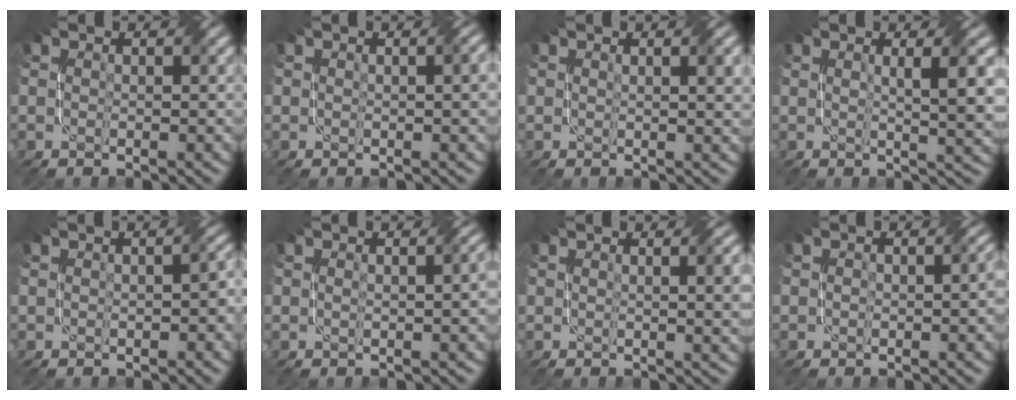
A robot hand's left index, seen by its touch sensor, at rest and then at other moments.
{"total": 1.8, "force": [0.3, 0.5, 1.7], "torque": [-0.017, 0.005, 0.004]}
{"total": 2.3, "force": [1.0, 0.7, 2.0], "torque": [-0.018, 0.005, 0.014]}
{"total": 4.6, "force": [1.1, 1.1, 4.4], "torque": [-0.054, 0.000, 0.015]}
{"total": 2.0, "force": [-0.3, 0.9, 1.7], "torque": [-0.023, -0.001, -0.001]}
{"total": 3.0, "force": [0.3, 1.3, 2.6], "torque": [-0.019, 0.015, 0.002]}
{"total": 3.9, "force": [0.8, 1.4, 3.6], "torque": [-0.030, 0.009, 0.012]}
{"total": 2.1, "force": [-0.4, 1.1, 1.7], "torque": [-0.022, 0.002, -0.003]}